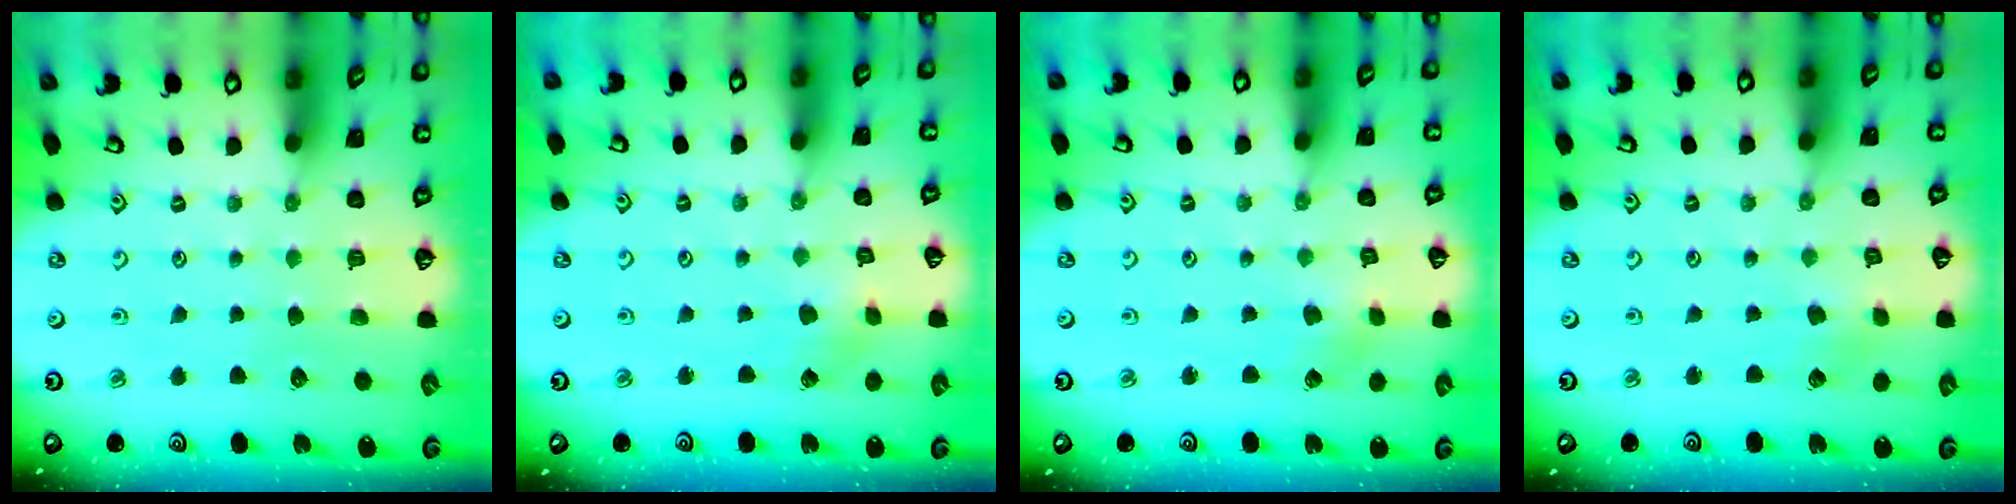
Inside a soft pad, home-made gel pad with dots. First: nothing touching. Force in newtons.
{"total": 1.9, "press": 1.9, "slide": 0.2}
{"total": 1.9, "press": 1.9, "slide": 0.2}
{"total": 1.7, "press": 1.7, "slide": 0.3}